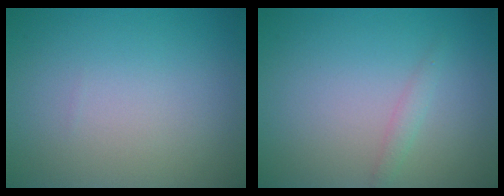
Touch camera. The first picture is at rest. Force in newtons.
{"total": 1.0, "press": 1.0, "slide": 0.0}